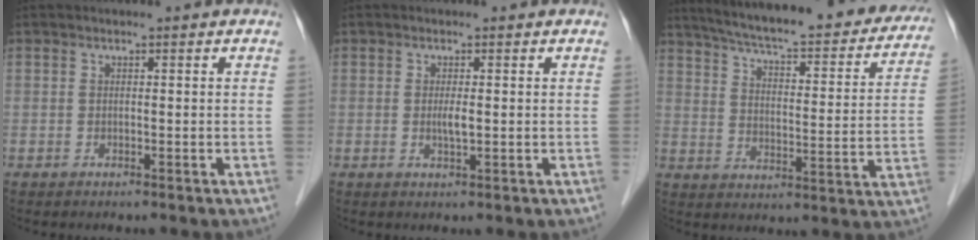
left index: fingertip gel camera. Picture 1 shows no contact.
{"total": 1.6, "force": [0.0, 0.2, 1.6], "torque": [-0.034, -0.002, 0.000]}
{"total": 28.8, "force": [24.9, 5.6, 13.4], "torque": [-0.206, -0.030, 0.310]}